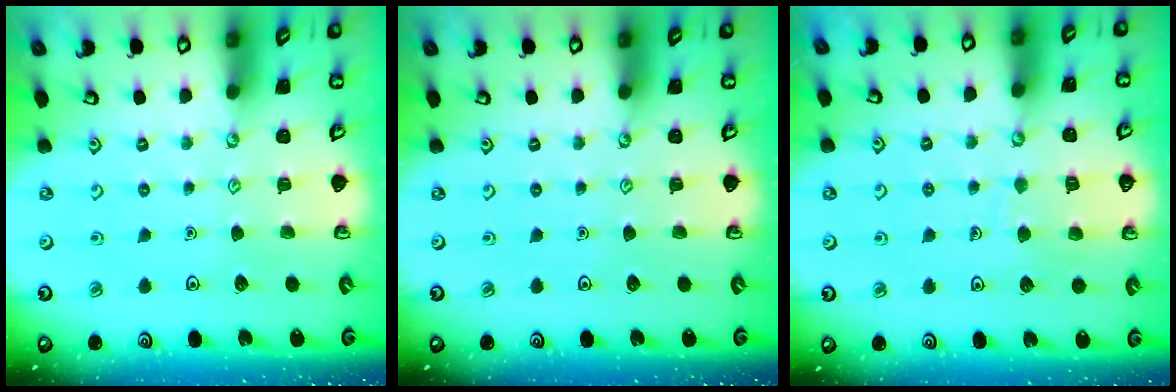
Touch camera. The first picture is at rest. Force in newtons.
{"total": 0.0}
{"total": 6.1, "press": 6.1, "slide": 0.5}